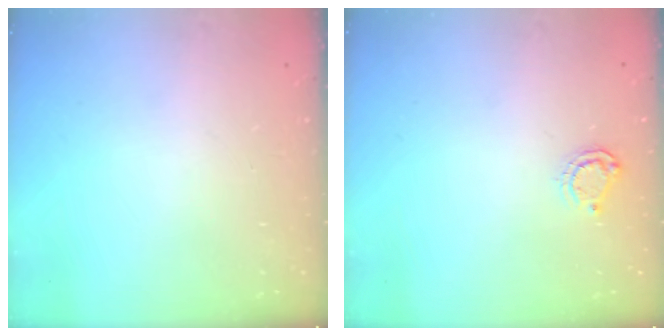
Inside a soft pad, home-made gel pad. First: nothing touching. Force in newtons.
{"total": 5.1, "press": 5.0, "slide": 0.5}